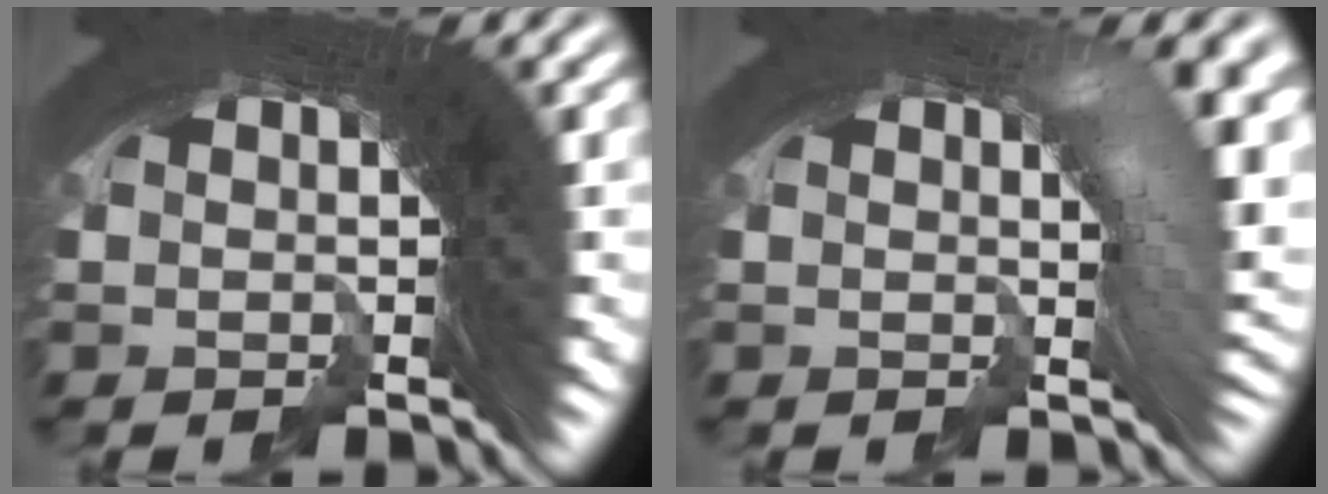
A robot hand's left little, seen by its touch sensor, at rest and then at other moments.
{"total": 4.8, "force": [0.2, 1.7, 4.5], "torque": [-0.035, 0.017, -0.006]}